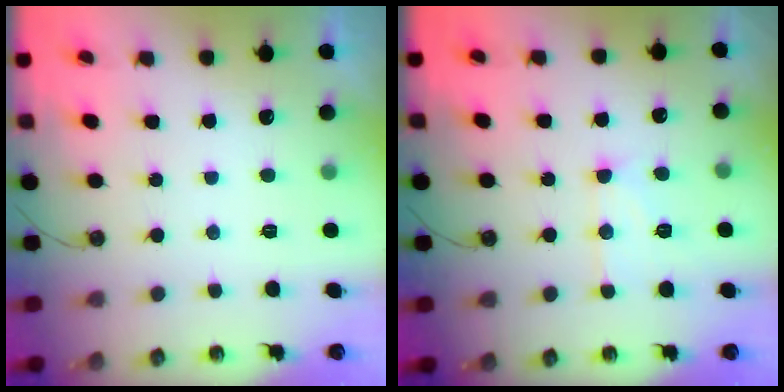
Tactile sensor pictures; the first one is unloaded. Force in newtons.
{"total": 9.7, "press": 9.7, "slide": 0.8}